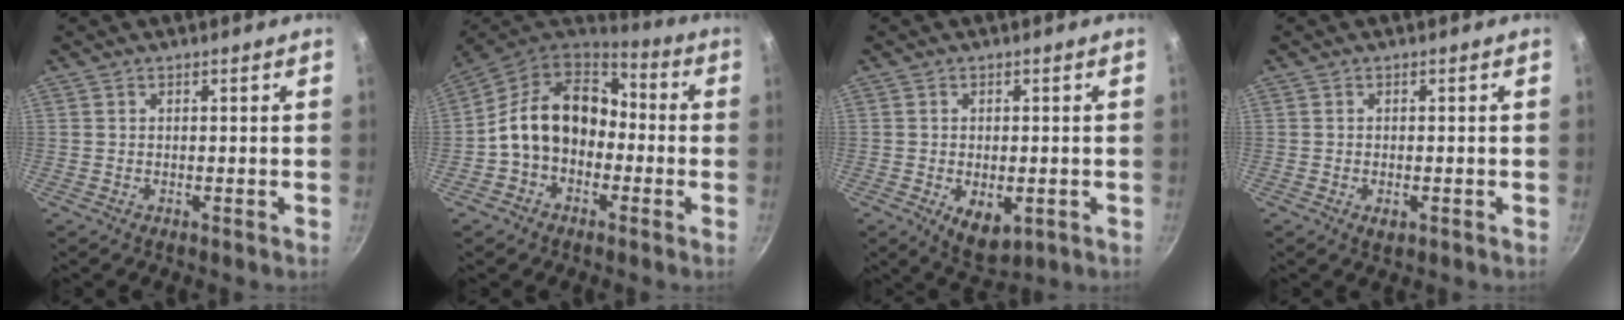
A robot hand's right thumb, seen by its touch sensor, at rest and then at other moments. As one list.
[{"total": 15.4, "force": [-1.1, 11.7, 10.0], "torque": [-0.135, 0.051, -0.036]}, {"total": 6.9, "force": [-1.8, 4.0, 5.3], "torque": [-0.066, -0.007, -0.015]}, {"total": 2.0, "force": [-0.7, 1.1, 1.5], "torque": [-0.024, -0.003, -0.010]}]